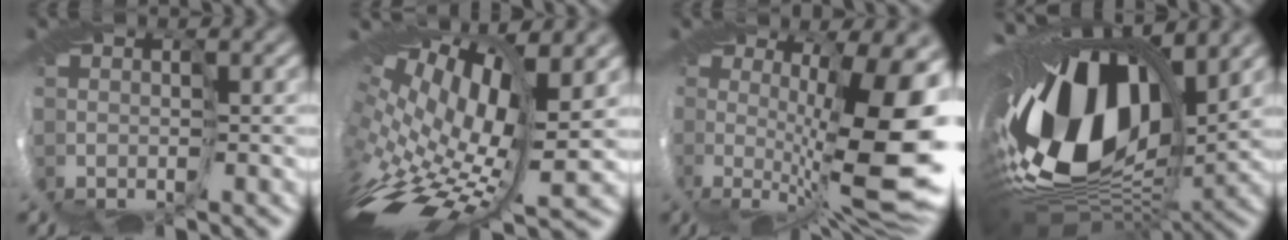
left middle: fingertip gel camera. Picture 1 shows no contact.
{"total": 13.0, "force": [2.1, 6.7, 10.9], "torque": [-0.223, -0.020, 0.079]}
{"total": 10.2, "force": [0.3, 1.2, 10.1], "torque": [-0.134, -0.001, 0.011]}
{"total": 18.4, "force": [2.5, 9.9, 15.3], "torque": [-0.313, -0.020, 0.047]}